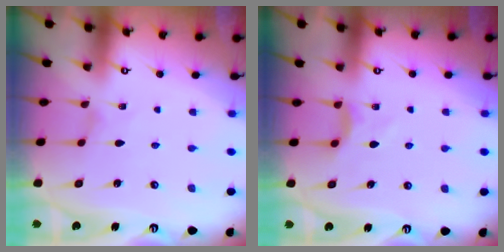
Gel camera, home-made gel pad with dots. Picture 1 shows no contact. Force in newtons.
{"total": 5.5, "press": 5.4, "slide": 0.7}